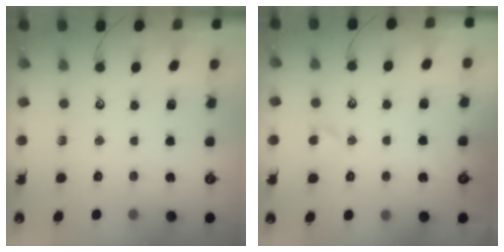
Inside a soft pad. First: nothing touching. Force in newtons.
{"total": 1.5, "press": 1.4, "slide": 0.3}